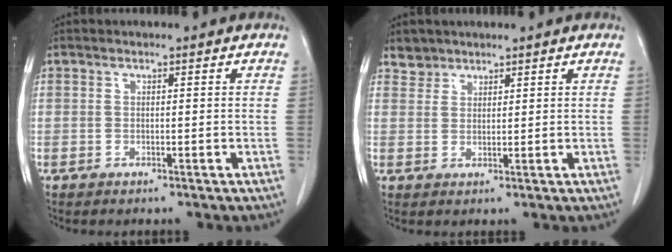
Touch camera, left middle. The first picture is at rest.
{"total": 2.1, "force": [1.7, 1.1, -0.3], "torque": [0.011, 0.005, 0.028]}